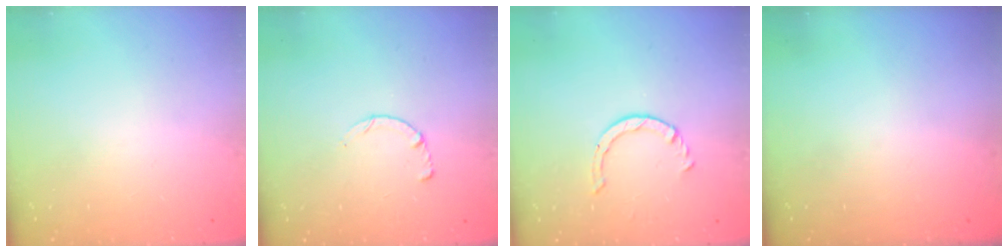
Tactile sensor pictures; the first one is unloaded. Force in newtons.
{"total": 2.6, "press": 2.5, "slide": 0.3}
{"total": 2.6, "press": 2.6, "slide": 0.3}
{"total": 0.0}